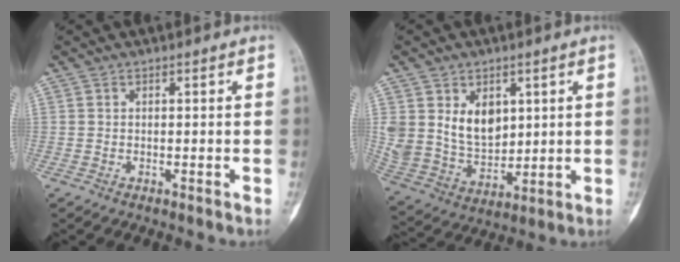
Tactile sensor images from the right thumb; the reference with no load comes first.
{"total": 12.1, "force": [3.9, 8.7, 7.6], "torque": [-0.109, -0.023, 0.094]}